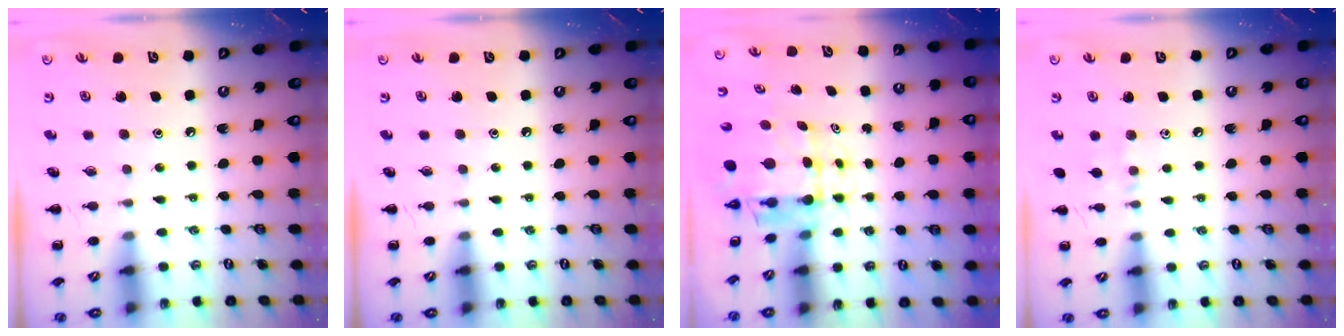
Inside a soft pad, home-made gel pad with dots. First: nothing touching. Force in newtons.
{"total": 0.0}
{"total": 6.6, "press": 6.1, "slide": 2.5}
{"total": 5.5, "press": 5.1, "slide": 1.8}